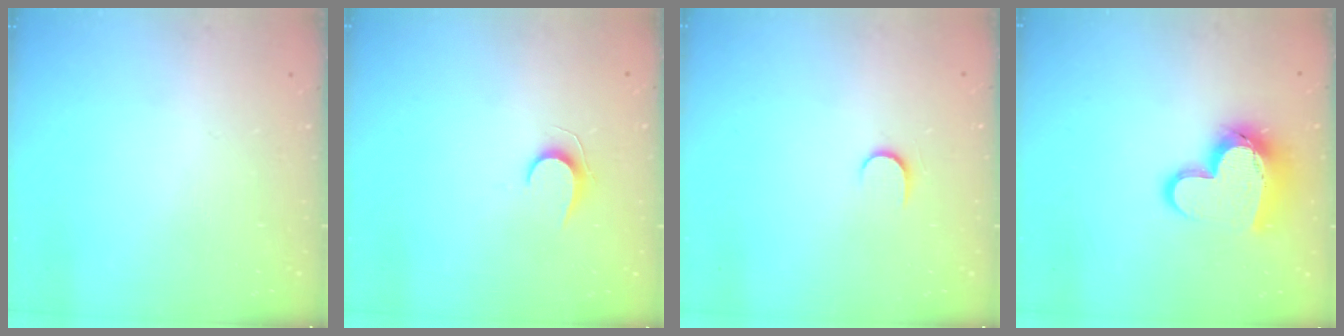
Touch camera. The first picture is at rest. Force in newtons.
{"total": 5.7, "press": 5.7, "slide": 0.6}
{"total": 4.4, "press": 4.4, "slide": 0.5}
{"total": 15.5, "press": 15.4, "slide": 1.6}